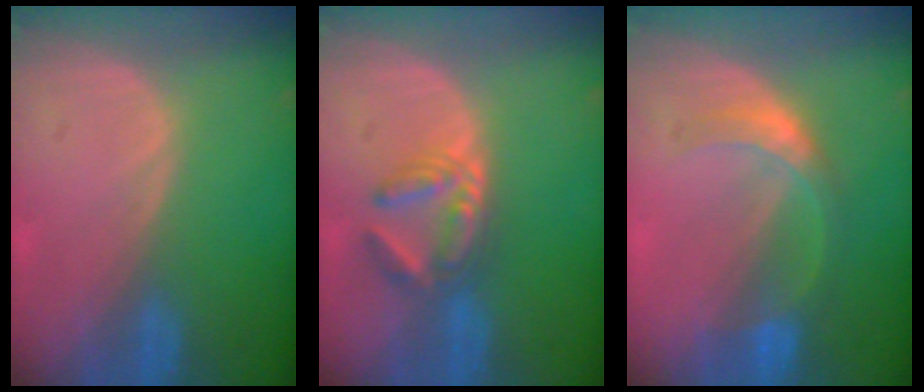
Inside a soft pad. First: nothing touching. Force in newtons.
{"total": 5.7, "press": 5.1, "slide": 2.6}
{"total": 5.5, "press": 5.2, "slide": 2.0}